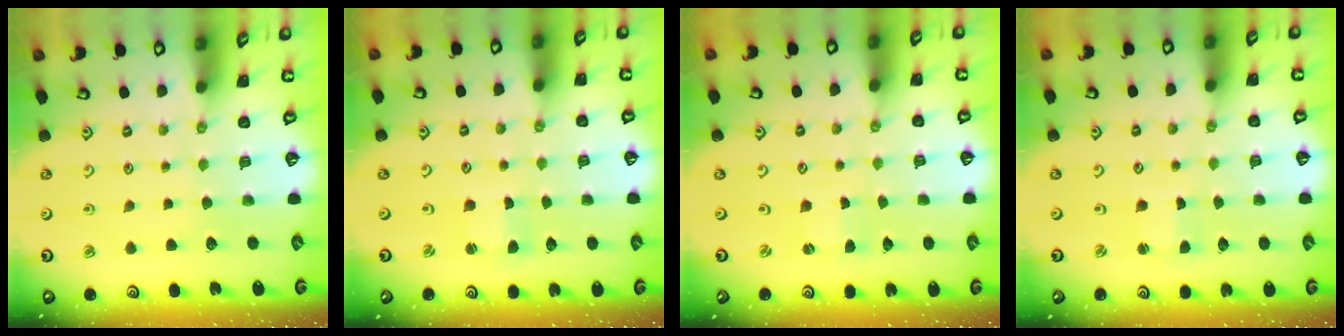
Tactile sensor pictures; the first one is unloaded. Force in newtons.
{"total": 1.2, "press": 1.1, "slide": 0.3}
{"total": 0.0}
{"total": 1.7, "press": 1.7, "slide": 0.2}